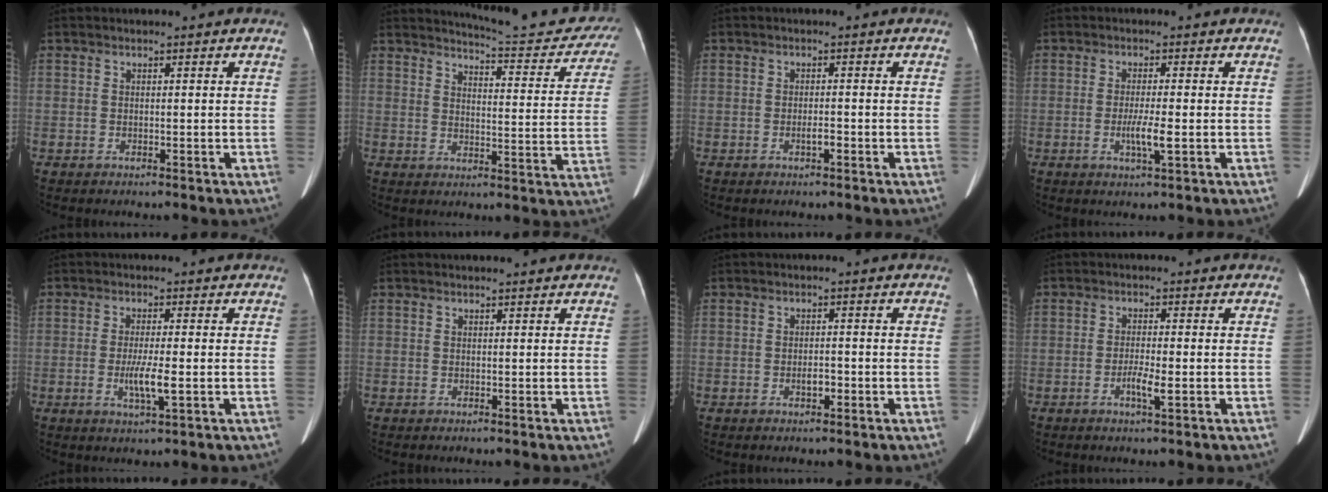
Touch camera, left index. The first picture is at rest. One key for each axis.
{"total": 17.2, "fx": 16.4, "fy": 2.2, "fz": 4.5, "tx": -0.047, "ty": -0.064, "tz": 0.185}
{"total": 1.2, "fx": -0.6, "fy": 0.3, "fz": 1.0, "tx": -0.019, "ty": 0.000, "tz": -0.009}
{"total": 1.6, "fx": -0.7, "fy": -0.2, "fz": 1.4, "tx": -0.030, "ty": -0.002, "tz": -0.011}
{"total": 4.1, "fx": -0.8, "fy": 0.2, "fz": 4.1, "tx": -0.081, "ty": -0.009, "tz": -0.011}
{"total": 2.2, "fx": 2.1, "fy": 0.1, "fz": 0.7, "tx": -0.010, "ty": 0.012, "tz": 0.026}
{"total": 1.6, "fx": -0.7, "fy": 0.7, "fz": 1.2, "tx": -0.022, "ty": 0.002, "tz": -0.009}
{"total": 2.7, "fx": -0.9, "fy": 0.3, "fz": 2.6, "tx": -0.051, "ty": -0.002, "tz": -0.015}